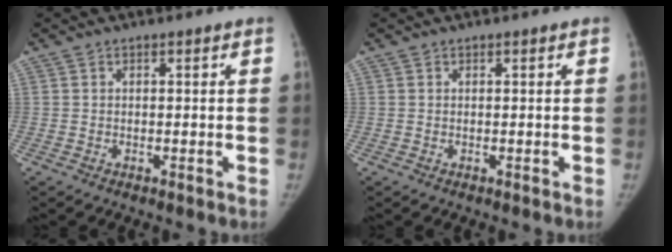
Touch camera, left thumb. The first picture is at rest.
{"total": 0.0}